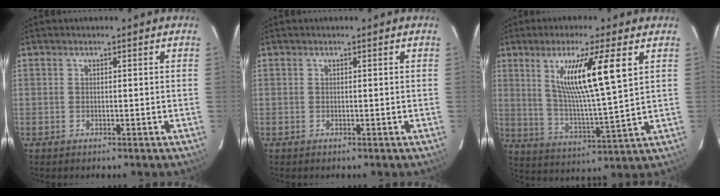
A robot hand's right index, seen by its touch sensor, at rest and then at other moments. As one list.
[{"total": 0.0}, {"total": 13.1, "force": [4.8, 0.0, 12.2], "torque": [-0.227, -0.007, 0.088]}]